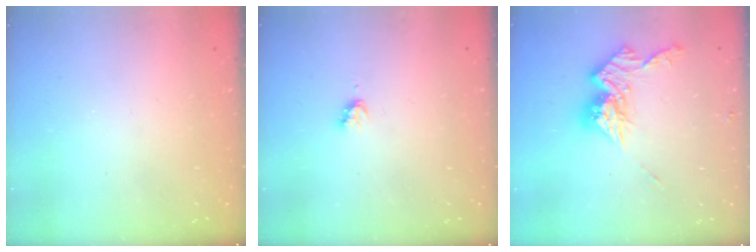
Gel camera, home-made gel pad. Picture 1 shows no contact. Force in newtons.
{"total": 2.8, "press": 2.8, "slide": 0.3}
{"total": 12.8, "press": 12.7, "slide": 1.1}